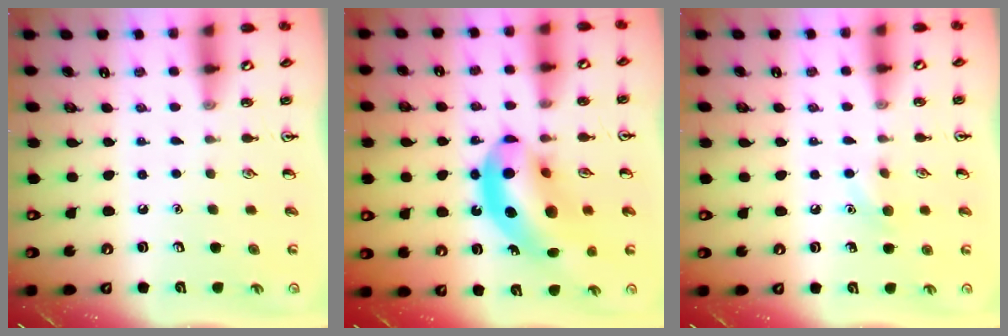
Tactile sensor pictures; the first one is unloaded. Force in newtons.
{"total": 15.7, "press": 15.1, "slide": 4.5}
{"total": 6.0, "press": 5.8, "slide": 1.8}